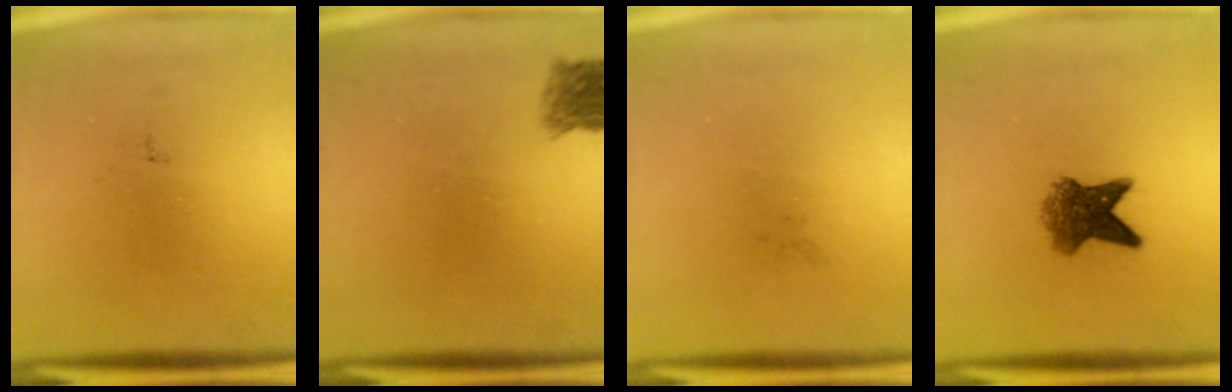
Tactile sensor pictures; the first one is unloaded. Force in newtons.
{"total": 2.6}
{"total": 0.0}
{"total": 5.9}